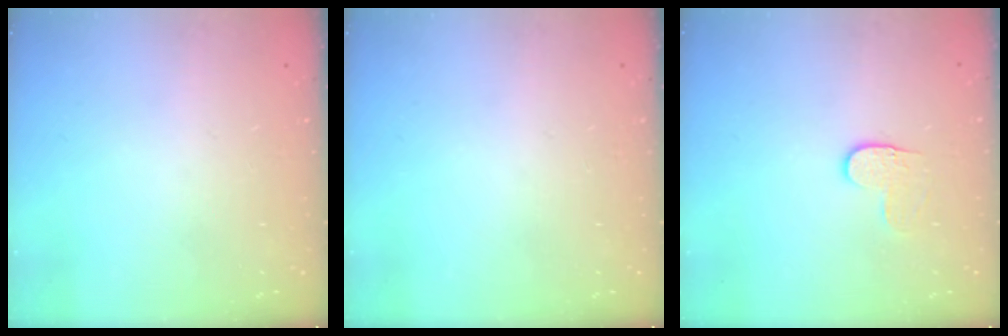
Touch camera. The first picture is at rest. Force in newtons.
{"total": 0.0}
{"total": 3.6, "press": 3.6, "slide": 0.4}